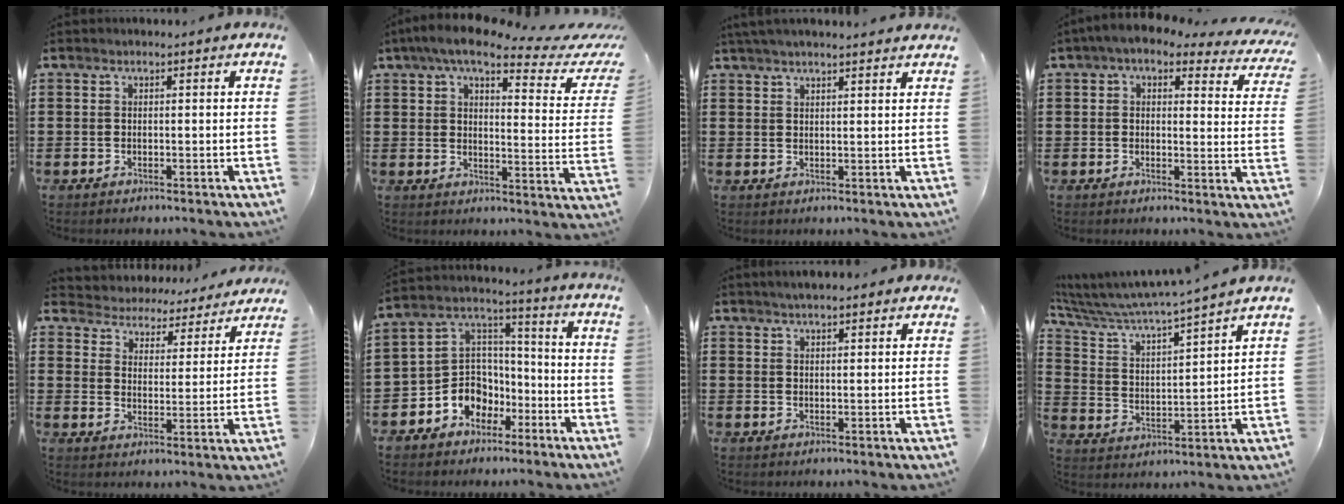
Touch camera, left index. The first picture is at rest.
{"total": 8.1, "force": [5.8, 1.3, 5.5], "torque": [-0.112, -0.023, 0.093]}
{"total": 2.5, "force": [2.4, -0.2, 0.7], "torque": [-0.021, 0.001, 0.046]}
{"total": 3.7, "force": [2.8, 1.1, 2.2], "torque": [-0.055, -0.011, 0.046]}
{"total": 4.1, "force": [4.0, 0.0, -0.8], "torque": [-0.014, -0.040, 0.062]}
{"total": 7.7, "force": [-4.0, 6.5, 0.6], "torque": [-0.037, 0.013, -0.076]}
{"total": 2.3, "force": [2.1, 0.3, 0.8], "torque": [-0.021, 0.003, 0.038]}
{"total": 5.3, "force": [5.2, -0.6, 1.2], "torque": [-0.052, -0.044, 0.079]}